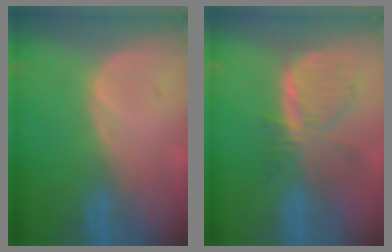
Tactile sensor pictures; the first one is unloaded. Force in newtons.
{"total": 7.7, "press": 6.9, "slide": 3.3}